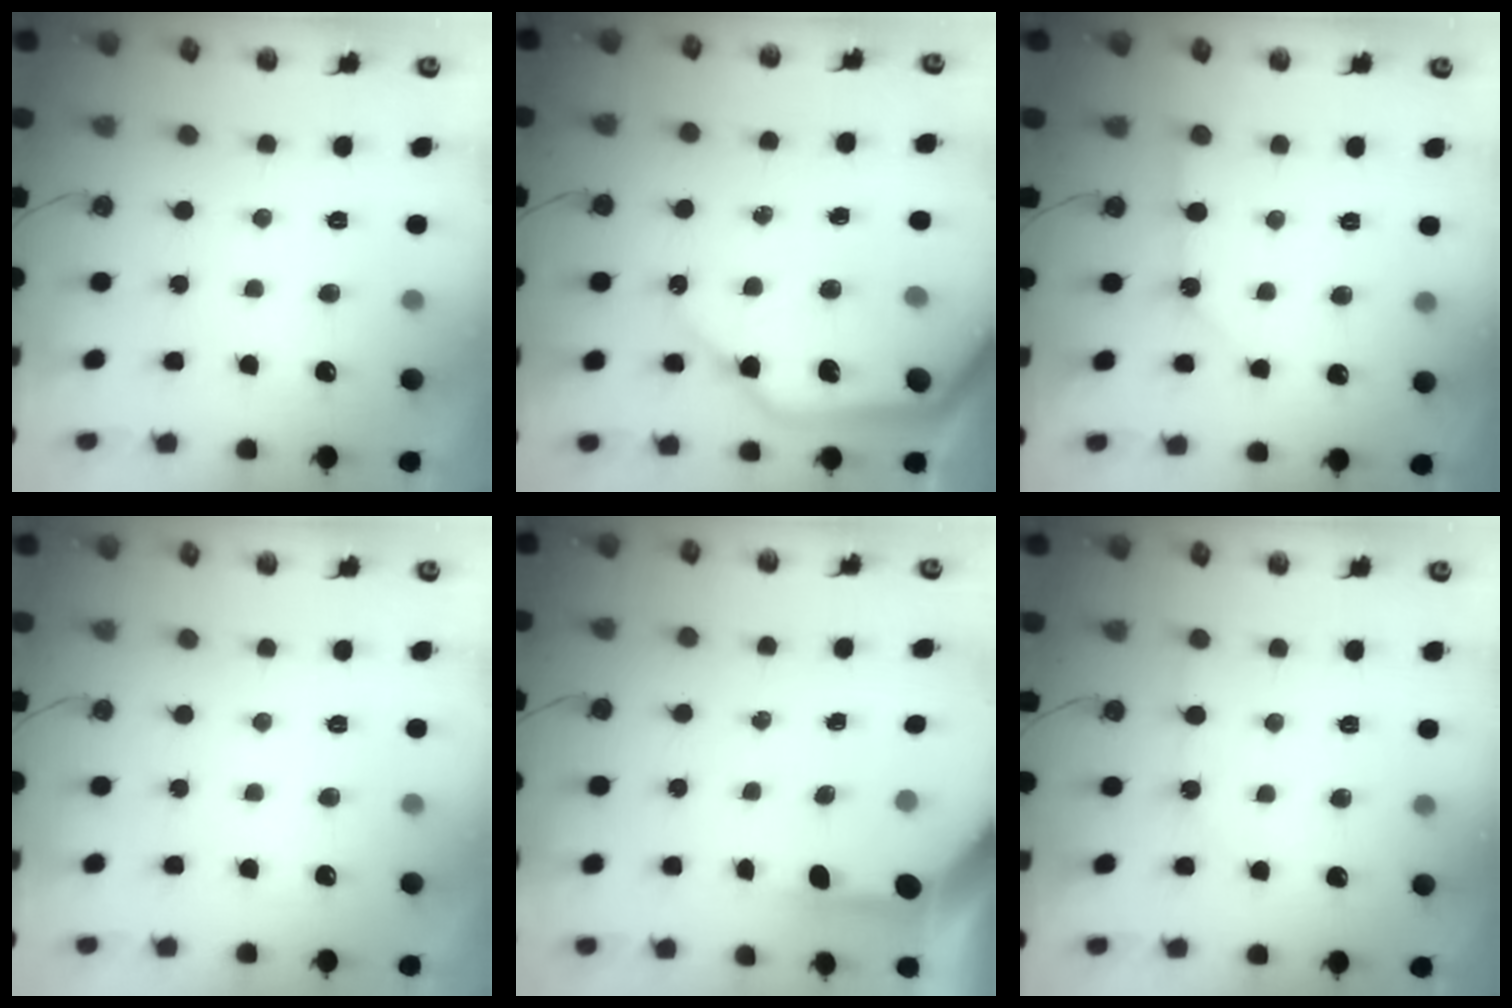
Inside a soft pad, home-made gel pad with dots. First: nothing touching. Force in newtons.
{"total": 17.3, "press": 17.1, "slide": 2.9}
{"total": 2.6, "press": 2.6, "slide": 0.3}
{"total": 0.0}
{"total": 3.6, "press": 3.6, "slide": 0.4}
{"total": 2.7, "press": 2.7, "slide": 0.4}